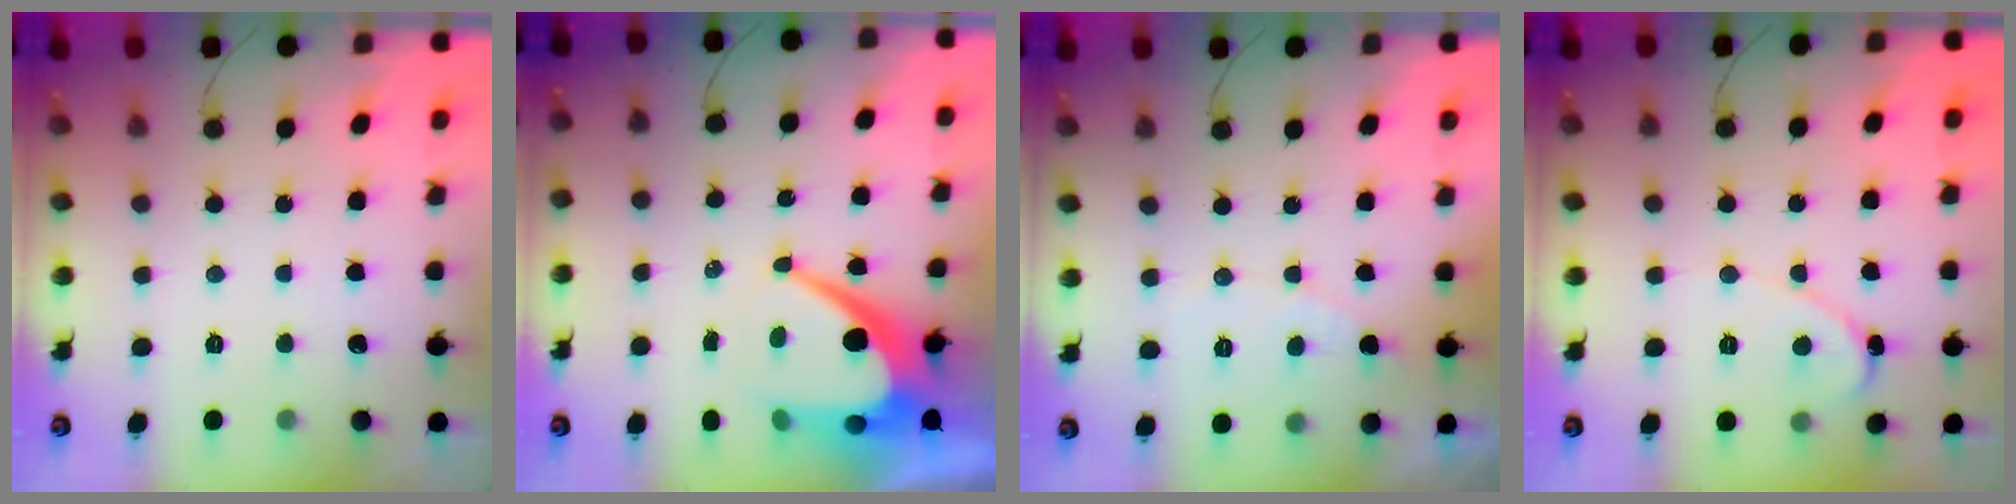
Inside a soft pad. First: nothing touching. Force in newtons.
{"total": 14.1, "press": 14.1, "slide": 1.4}
{"total": 3.0, "press": 3.0, "slide": 0.2}
{"total": 1.6, "press": 1.6, "slide": 0.0}